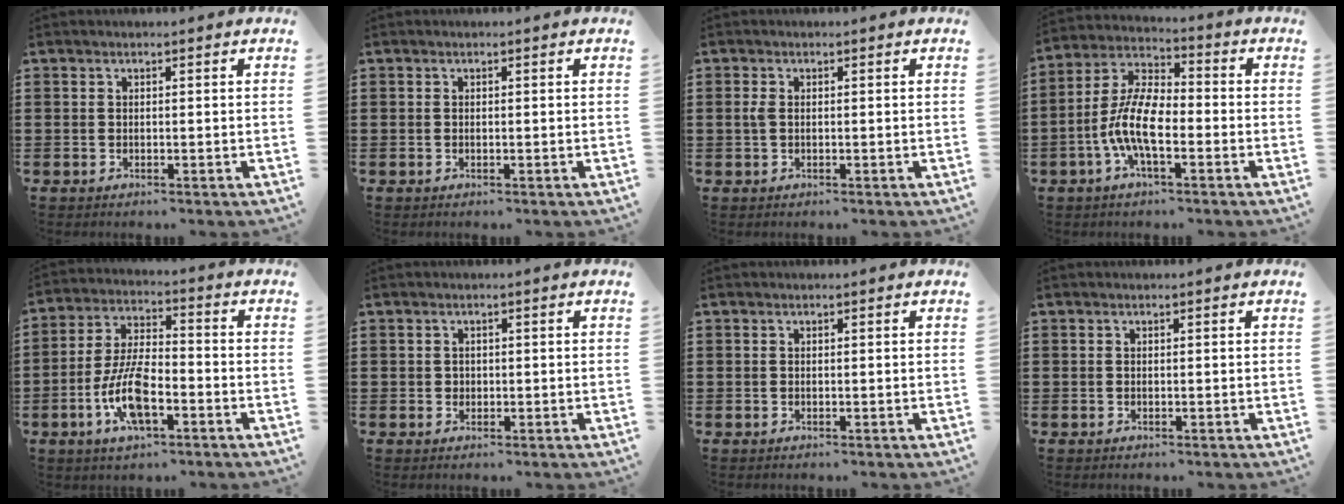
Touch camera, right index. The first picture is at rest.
{"total": 0.0}
{"total": 1.5, "force": [0.0, 0.8, 1.3], "torque": [-0.035, 0.001, -0.004]}
{"total": 9.3, "force": [-2.9, 3.5, 8.1], "torque": [-0.191, -0.008, -0.061]}
{"total": 10.1, "force": [-3.6, 3.9, 8.5], "torque": [-0.186, -0.002, -0.069]}
{"total": 0.8, "force": [0.2, 0.7, 0.2], "torque": [-0.006, 0.002, 0.004]}
{"total": 0.0}
{"total": 0.0}